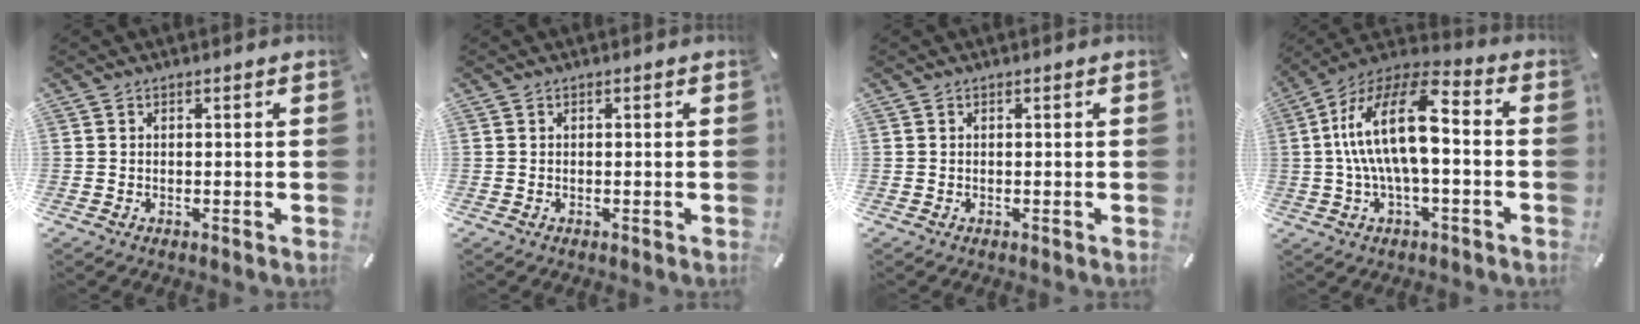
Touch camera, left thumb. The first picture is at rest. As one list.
[{"total": 0.0}, {"total": 0.0}, {"total": 17.8, "force": [0.6, 7.6, 16.0], "torque": [-0.330, 0.001, 0.006]}]